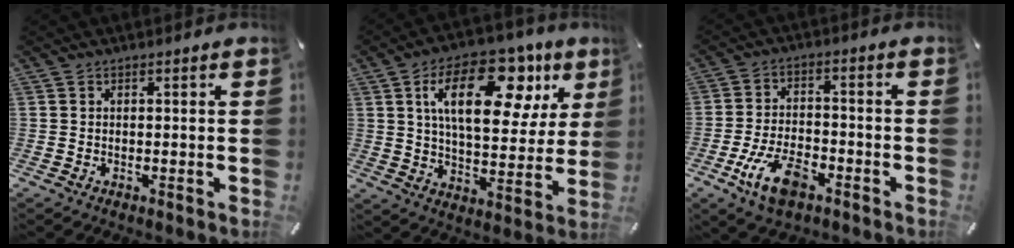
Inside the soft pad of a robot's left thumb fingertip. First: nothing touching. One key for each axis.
{"total": 21.5, "fx": 9.2, "fy": 11.1, "fz": 15.9, "tx": -0.246, "ty": -0.026, "tz": 0.149}
{"total": 10.9, "fx": -5.5, "fy": 5.6, "fz": 7.6, "tx": -0.163, "ty": 0.015, "tz": -0.101}